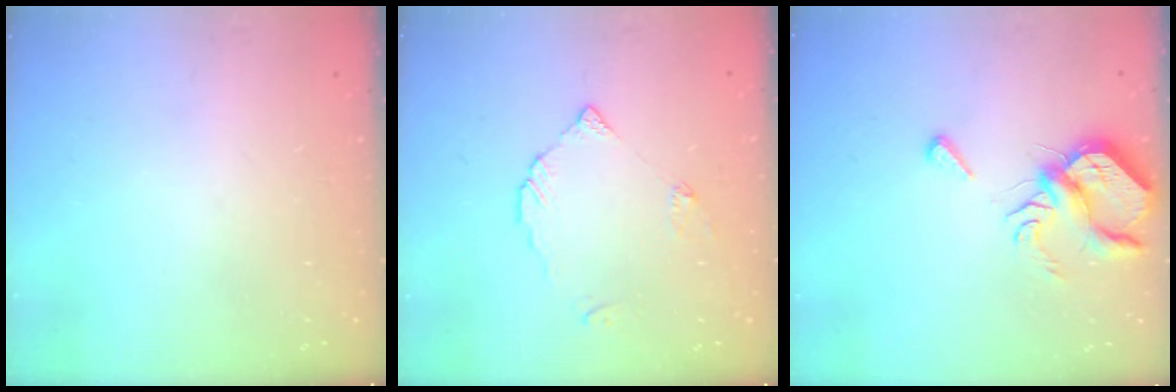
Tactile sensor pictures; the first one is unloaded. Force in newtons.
{"total": 3.9, "press": 3.9, "slide": 0.0}
{"total": 7.7, "press": 7.6, "slide": 0.3}